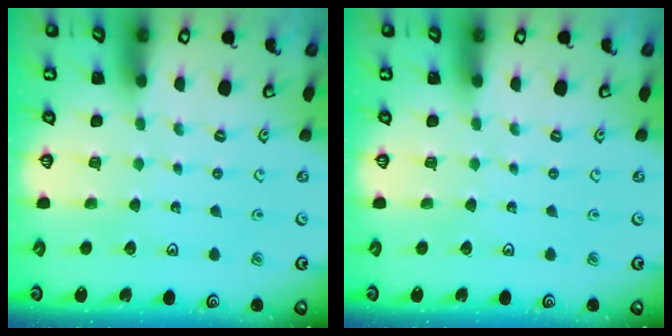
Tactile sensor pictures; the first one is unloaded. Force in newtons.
{"total": 0.0}